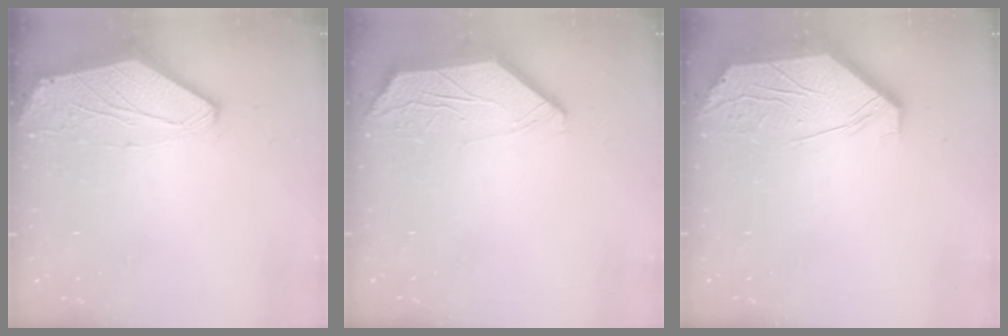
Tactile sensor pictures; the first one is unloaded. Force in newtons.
{"total": 3.8, "press": 3.7, "slide": 0.3}
{"total": 4.2, "press": 4.2, "slide": 0.3}